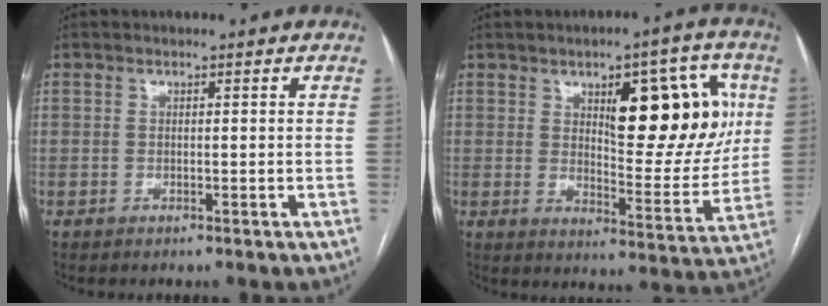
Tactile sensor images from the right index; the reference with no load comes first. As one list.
[{"total": 15.8, "force": [4.9, 5.3, 14.0], "torque": [-0.177, 0.015, 0.074]}]